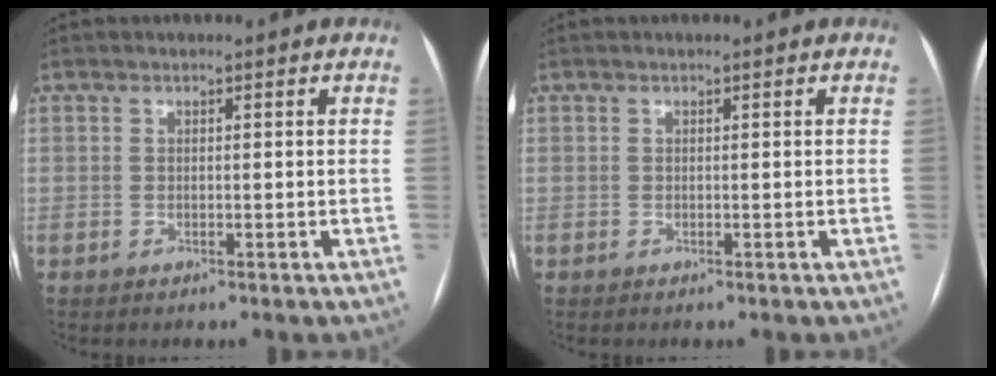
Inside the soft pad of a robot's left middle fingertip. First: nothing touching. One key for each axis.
{"total": 0.0}